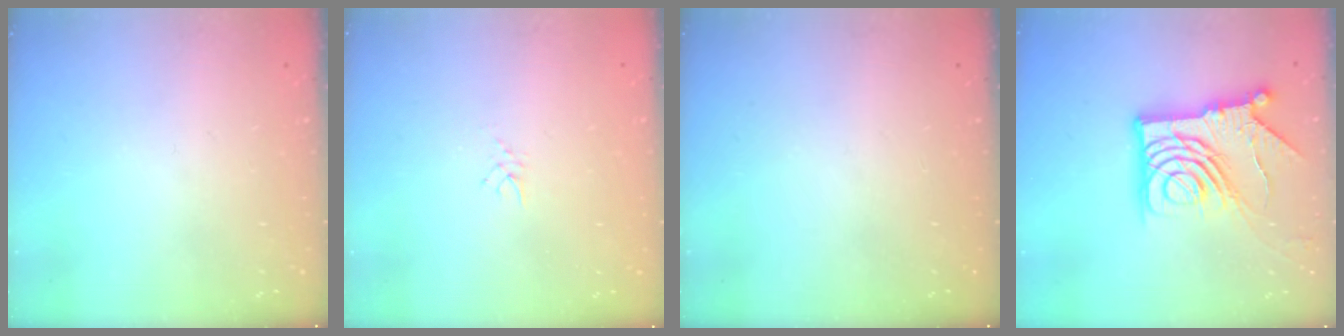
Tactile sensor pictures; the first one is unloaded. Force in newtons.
{"total": 2.4, "press": 2.4, "slide": 0.4}
{"total": 0.0}
{"total": 17.5, "press": 17.4, "slide": 1.9}